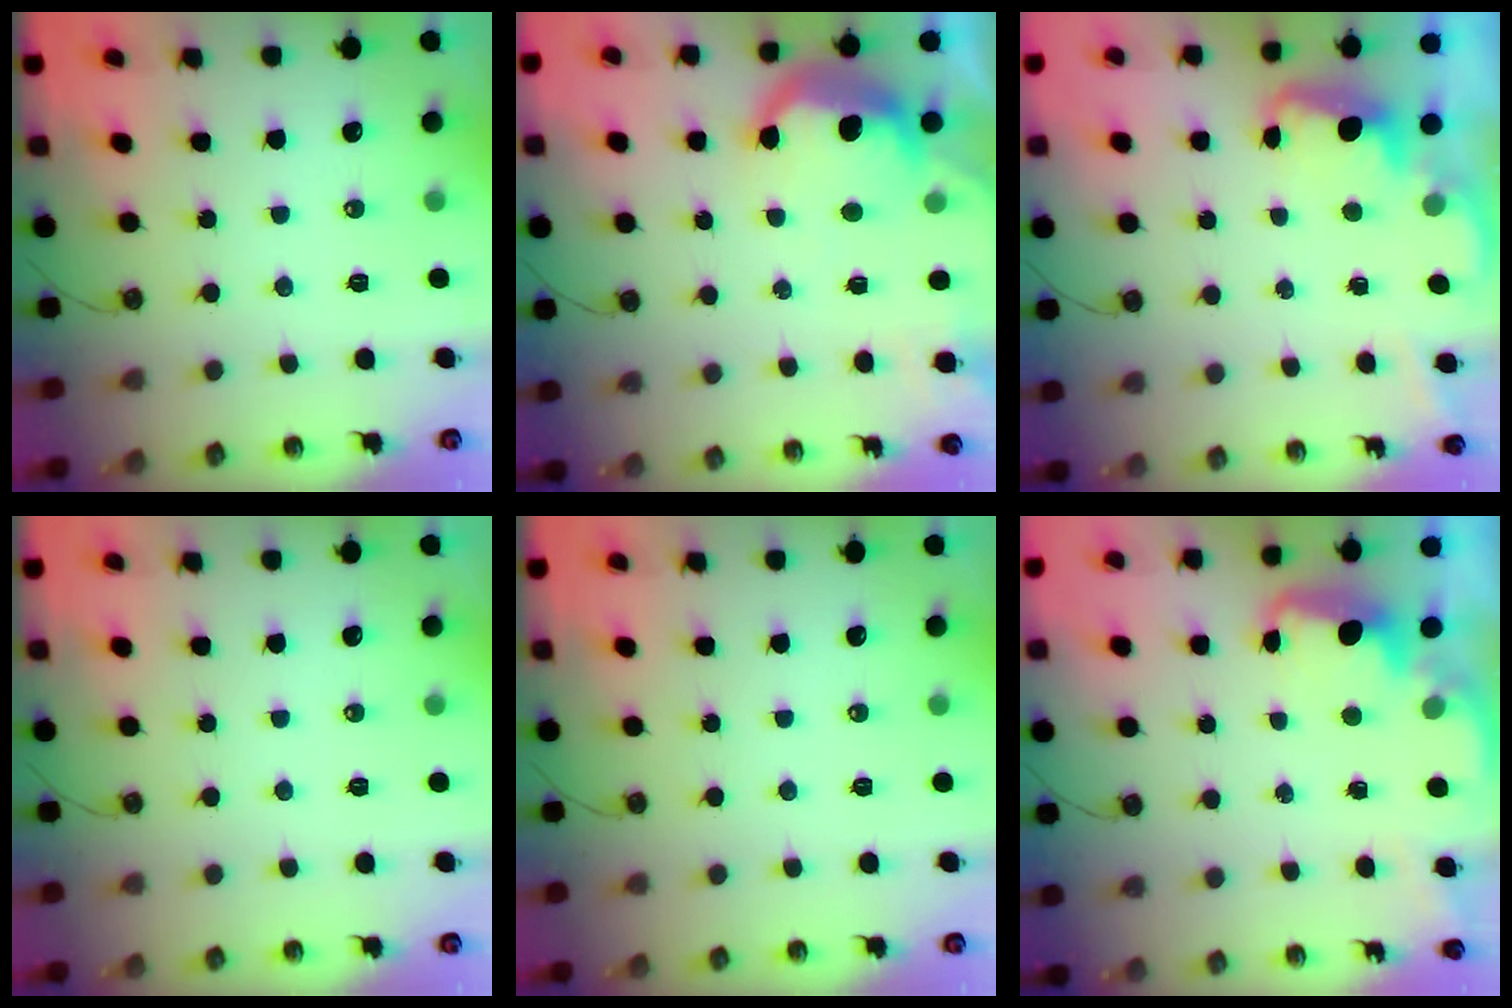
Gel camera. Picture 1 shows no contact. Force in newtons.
{"total": 12.1, "press": 12.0, "slide": 0.7}
{"total": 2.2, "press": 2.2, "slide": 0.5}
{"total": 0.0}
{"total": 0.0}
{"total": 2.1, "press": 2.1, "slide": 0.6}